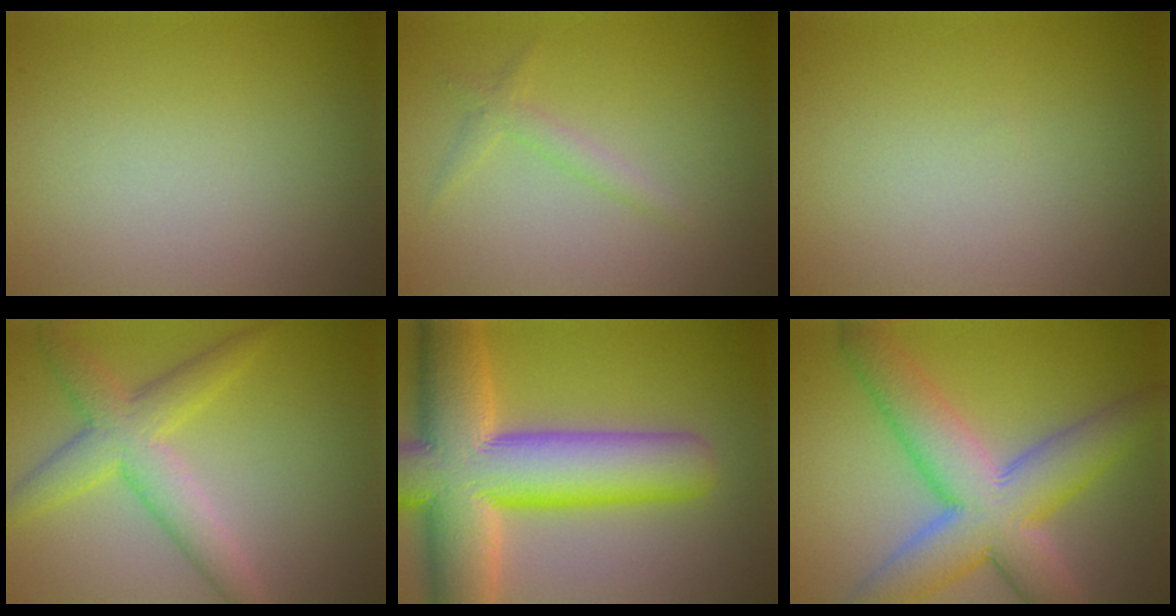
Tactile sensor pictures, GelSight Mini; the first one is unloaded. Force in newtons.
{"total": 1.3, "press": 1.3, "slide": 0.1}
{"total": 0.0}
{"total": 5.1, "press": 5.1, "slide": 0.1}
{"total": 14.4, "press": 14.3, "slide": 0.7}
{"total": 9.7, "press": 9.7, "slide": 0.2}